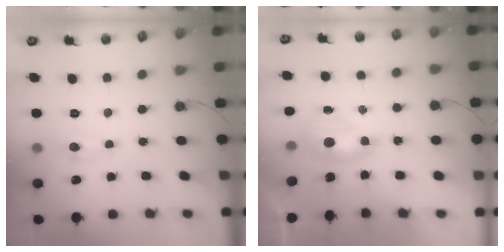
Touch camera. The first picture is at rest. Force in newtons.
{"total": 1.0, "press": 0.8, "slide": 0.6}